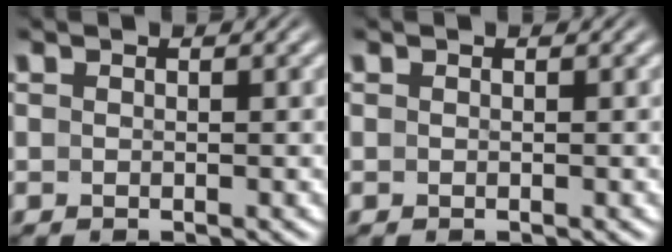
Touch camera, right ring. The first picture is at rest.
{"total": 0.0}